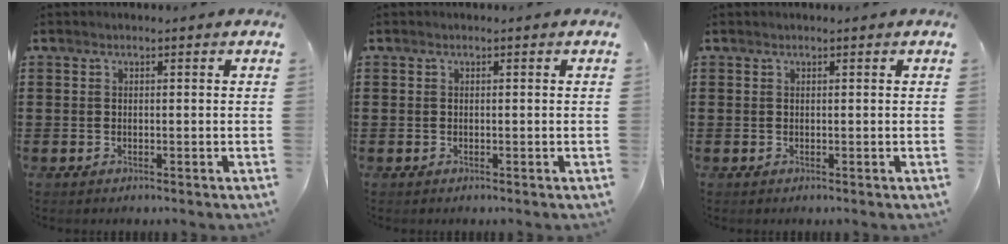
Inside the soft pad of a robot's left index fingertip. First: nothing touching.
{"total": 0.0}
{"total": 0.0}